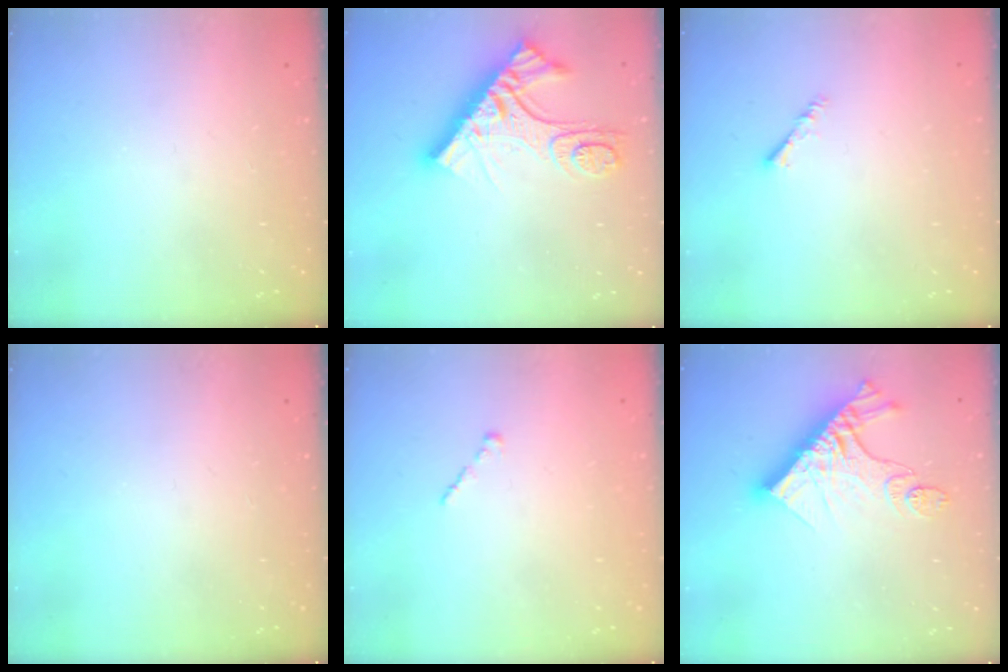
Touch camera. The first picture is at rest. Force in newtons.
{"total": 14.4, "press": 14.3, "slide": 1.3}
{"total": 1.5, "press": 1.5, "slide": 0.4}
{"total": 0.0}
{"total": 0.0}
{"total": 16.9, "press": 16.8, "slide": 1.6}